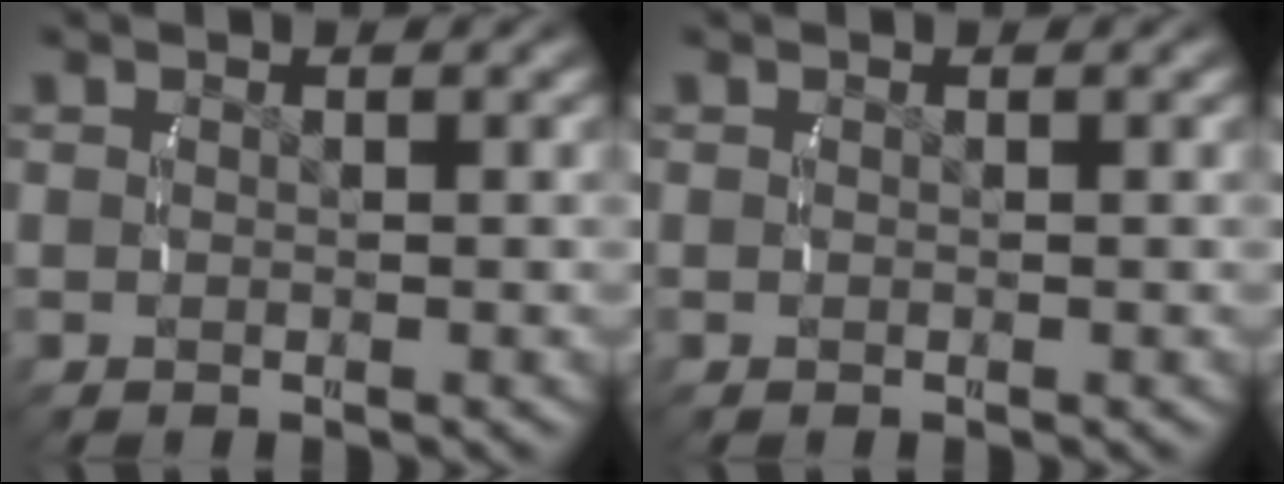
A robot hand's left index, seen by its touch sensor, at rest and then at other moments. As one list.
[{"total": 0.0}]